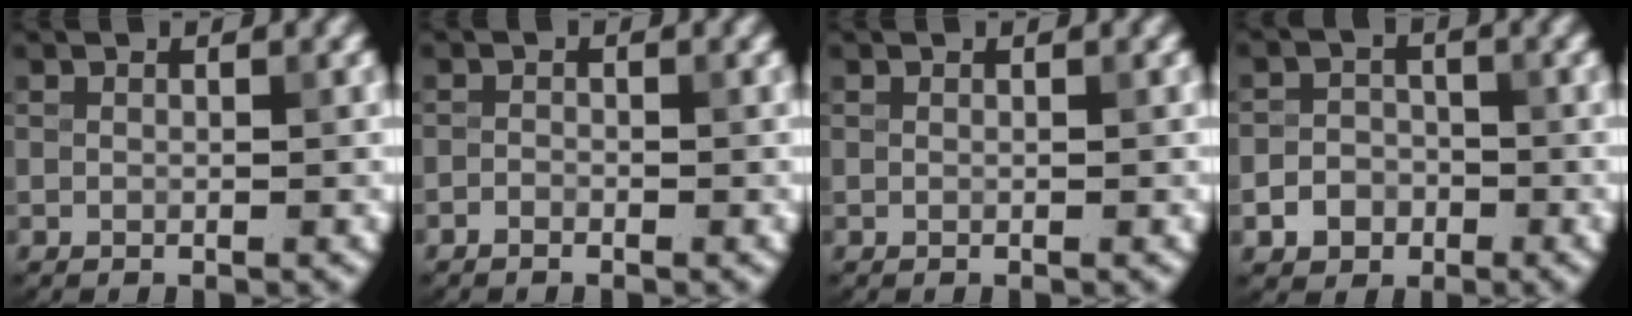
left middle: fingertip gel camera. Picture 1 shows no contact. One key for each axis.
{"total": 0.7, "fx": -0.6, "fy": 0.4, "fz": 0.2, "tx": -0.002, "ty": -0.001, "tz": -0.013}
{"total": 0.0}
{"total": 3.0, "fx": -1.4, "fy": 2.5, "fz": 0.9, "tx": 0.002, "ty": 0.003, "tz": -0.032}